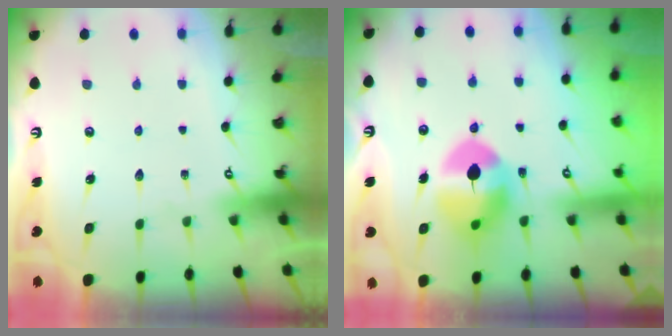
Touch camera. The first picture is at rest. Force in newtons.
{"total": 10.8, "press": 10.7, "slide": 1.1}